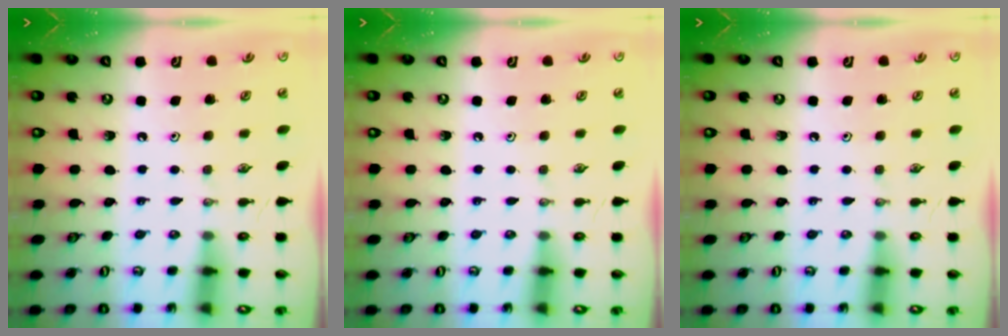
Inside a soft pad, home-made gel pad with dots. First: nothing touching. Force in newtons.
{"total": 0.0}
{"total": 0.0}